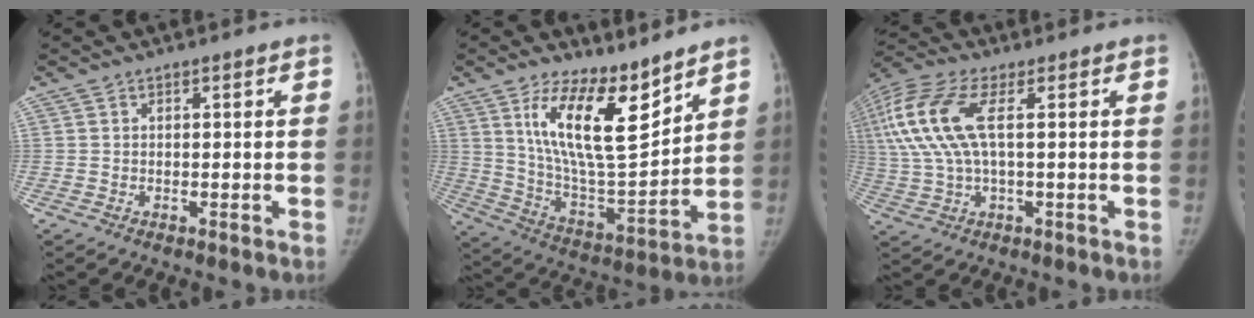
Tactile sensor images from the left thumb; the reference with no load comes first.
{"total": 17.0, "force": [10.3, 5.9, 12.2], "torque": [-0.177, -0.073, 0.202]}
{"total": 14.6, "force": [2.9, 5.8, 13.1], "torque": [-0.329, 0.019, 0.051]}